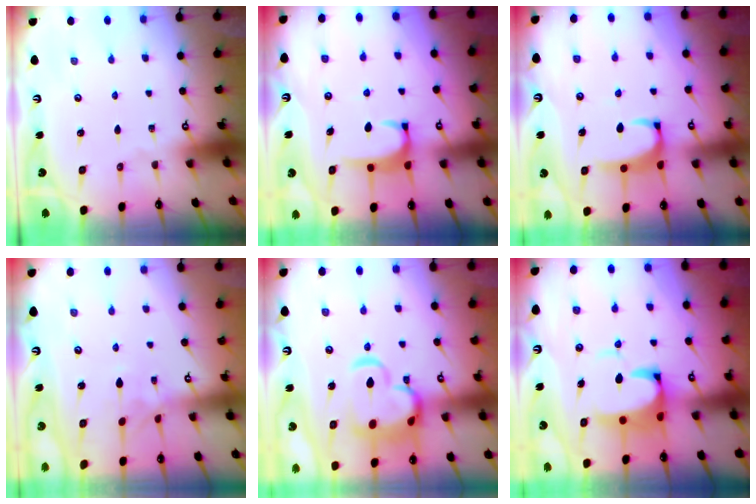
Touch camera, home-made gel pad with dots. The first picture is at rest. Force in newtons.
{"total": 2.1, "press": 2.0, "slide": 0.5}
{"total": 2.5, "press": 2.4, "slide": 0.8}
{"total": 3.3, "press": 3.2, "slide": 0.9}
{"total": 10.7, "press": 10.5, "slide": 2.0}
{"total": 5.0, "press": 4.9, "slide": 1.3}